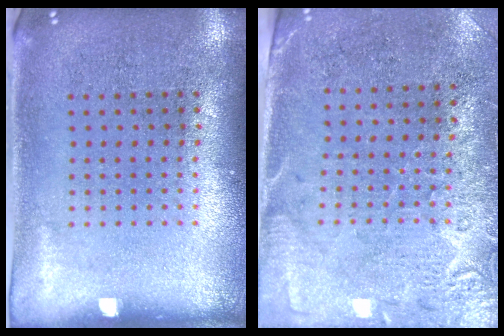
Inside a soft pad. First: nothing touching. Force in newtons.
{"total": 2.7, "press": 2.4, "slide": 1.3}